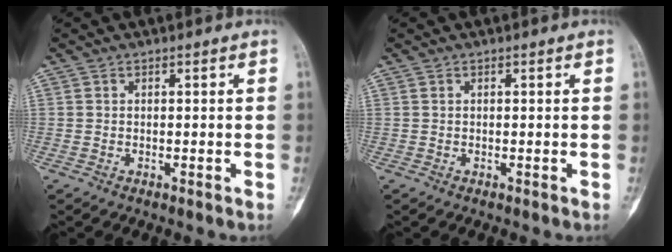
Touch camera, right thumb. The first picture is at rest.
{"total": 0.0}